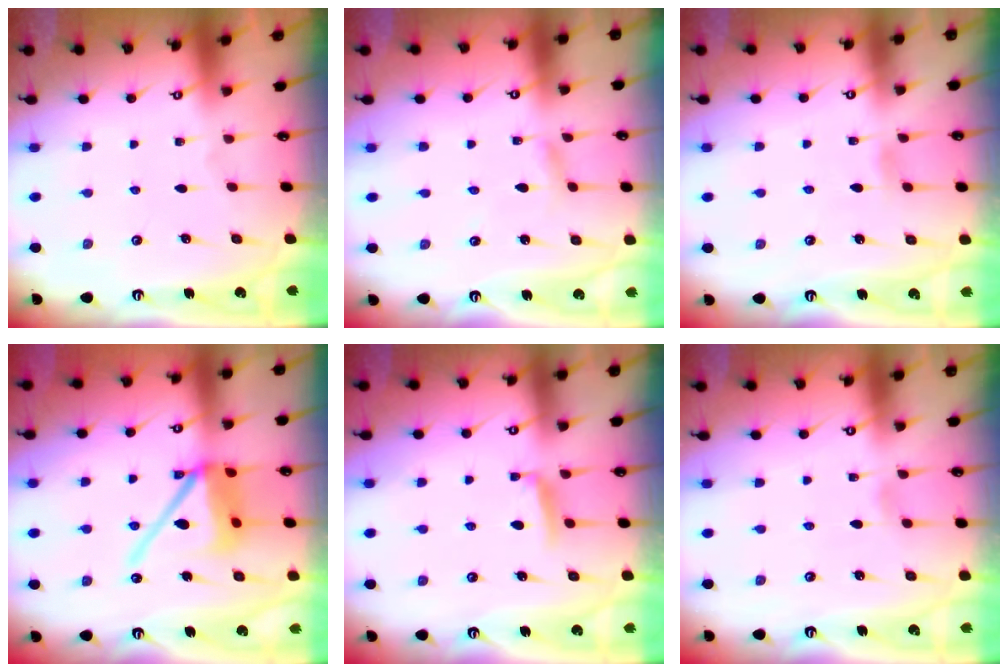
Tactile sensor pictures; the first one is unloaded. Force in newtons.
{"total": 2.5, "press": 2.5, "slide": 0.2}
{"total": 4.8, "press": 4.7, "slide": 0.4}
{"total": 14.9, "press": 14.8, "slide": 2.0}
{"total": 5.7, "press": 5.6, "slide": 0.6}
{"total": 2.5, "press": 2.5, "slide": 0.2}